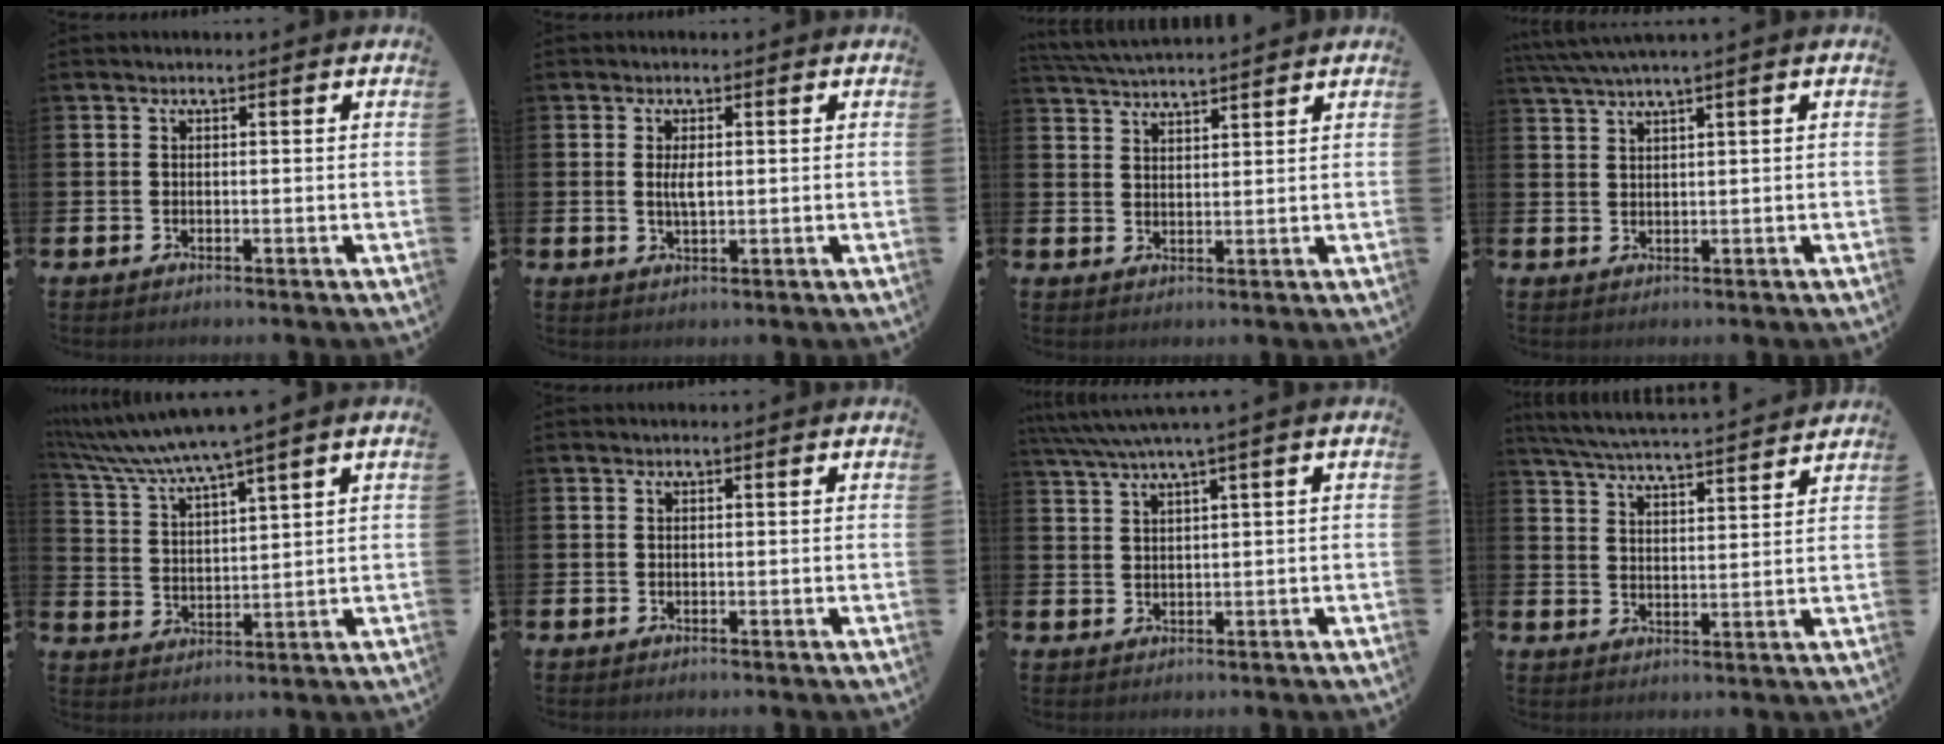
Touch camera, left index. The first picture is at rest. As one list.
[{"total": 2.4, "force": [0.3, 0.9, 2.2], "torque": [-0.035, 0.000, 0.001]}, {"total": 4.0, "force": [4.0, -0.1, 0.5], "torque": [-0.020, -0.022, 0.071]}, {"total": 3.0, "force": [2.3, -0.4, 1.8], "torque": [-0.046, 0.001, 0.044]}, {"total": 6.2, "force": [5.5, -0.5, 2.7], "torque": [-0.080, -0.028, 0.095]}, {"total": 0.0}, {"total": 3.5, "force": [2.4, -0.4, 2.6], "torque": [-0.061, -0.002, 0.043]}, {"total": 5.9, "force": [5.7, -0.1, 1.4], "torque": [-0.051, -0.038, 0.101]}]